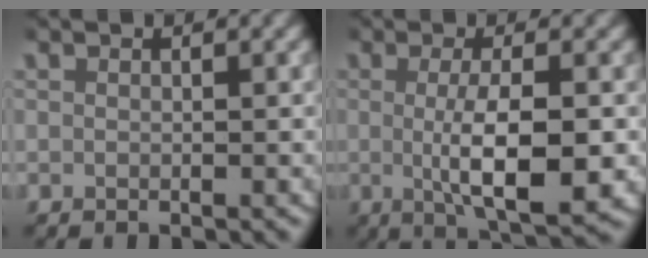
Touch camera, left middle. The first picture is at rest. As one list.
[{"total": 6.3, "force": [-0.7, 1.8, 6.0], "torque": [-0.100, -0.011, -0.006]}]